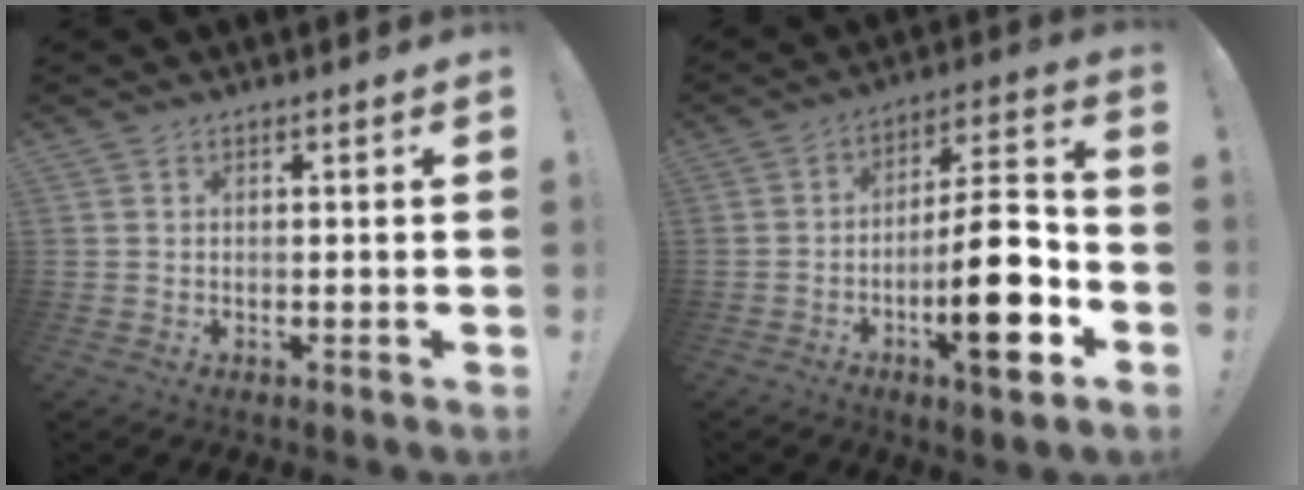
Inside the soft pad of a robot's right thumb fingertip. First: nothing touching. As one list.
[{"total": 18.6, "force": [-6.4, 5.1, 16.7], "torque": [-0.262, 0.034, -0.100]}]